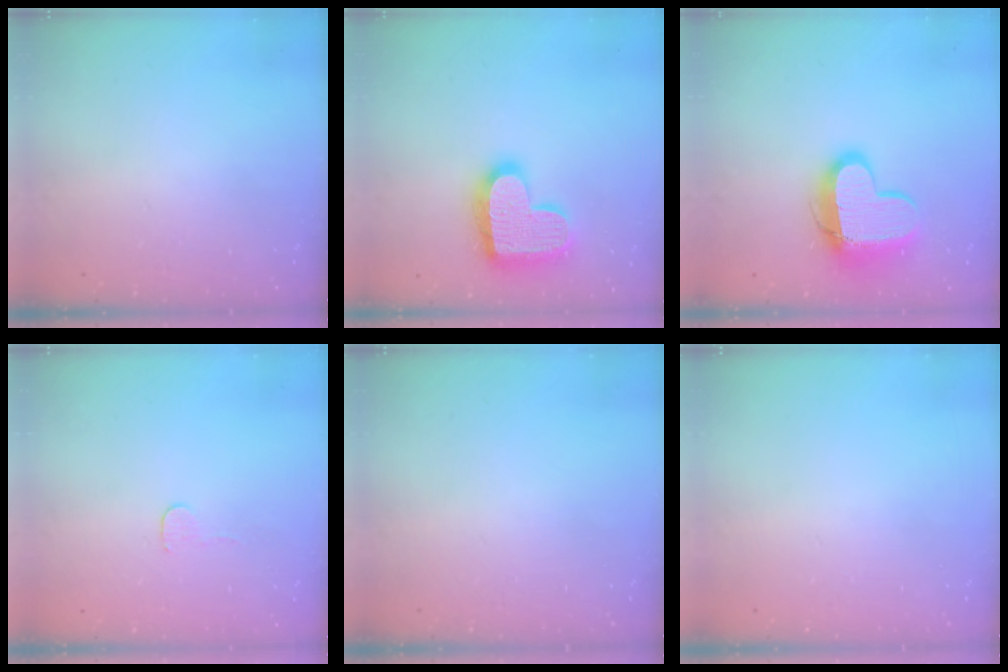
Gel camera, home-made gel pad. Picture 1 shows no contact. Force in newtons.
{"total": 17.7, "press": 17.7, "slide": 1.2}
{"total": 14.4, "press": 14.4, "slide": 1.0}
{"total": 2.7, "press": 2.7, "slide": 0.2}
{"total": 0.0}
{"total": 0.0}